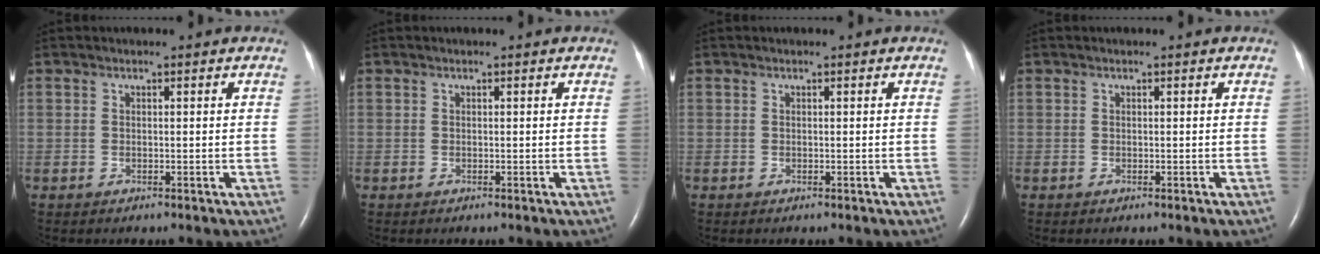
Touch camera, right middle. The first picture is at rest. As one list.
[{"total": 0.0}, {"total": 0.0}, {"total": 0.0}]